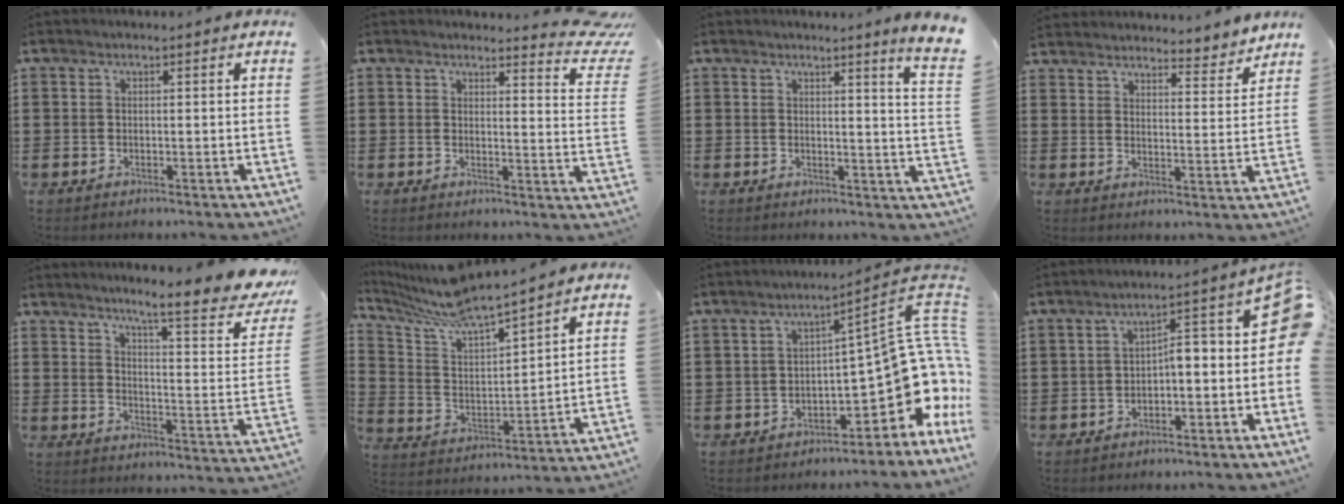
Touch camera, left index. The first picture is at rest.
{"total": 4.1, "force": [3.8, 0.4, 1.6], "torque": [-0.022, -0.024, 0.063]}
{"total": 3.3, "force": [2.6, -1.3, 1.6], "torque": [-0.030, -0.028, 0.038]}
{"total": 3.9, "force": [3.9, 0.1, -0.1], "torque": [-0.010, -0.028, 0.065]}
{"total": 8.2, "force": [6.6, 0.0, 5.0], "torque": [-0.089, -0.053, 0.099]}
{"total": 6.9, "force": [6.6, 0.1, 2.1], "torque": [-0.074, -0.052, 0.110]}
{"total": 10.8, "force": [-1.0, 3.9, 10.0], "torque": [-0.143, -0.024, -0.022]}
{"total": 3.3, "force": [-1.4, 1.4, 2.7], "torque": [-0.041, -0.022, -0.040]}